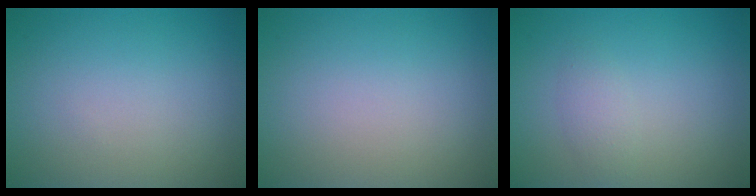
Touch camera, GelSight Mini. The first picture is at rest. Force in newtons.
{"total": 0.0}
{"total": 1.4, "press": 1.4, "slide": 0.1}